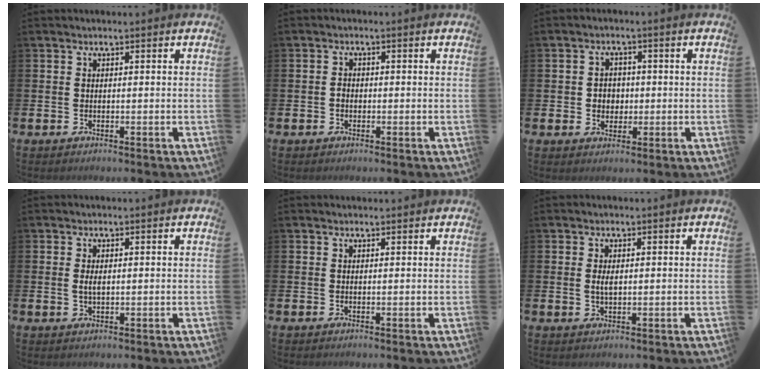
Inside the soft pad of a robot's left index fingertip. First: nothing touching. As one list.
[{"total": 1.1, "force": [-0.4, 0.9, 0.5], "torque": [0.006, -0.001, -0.013]}, {"total": 2.8, "force": [0.1, 2.6, 0.9], "torque": [-0.003, 0.001, -0.007]}, {"total": 1.5, "force": [0.2, 0.7, 1.3], "torque": [-0.019, 0.001, 0.001]}, {"total": 0.5, "force": [0.5, 0.1, 0.1], "torque": [0.006, -0.003, 0.007]}, {"total": 1.6, "force": [0.3, 0.7, 1.4], "torque": [-0.022, 0.001, 0.002]}]